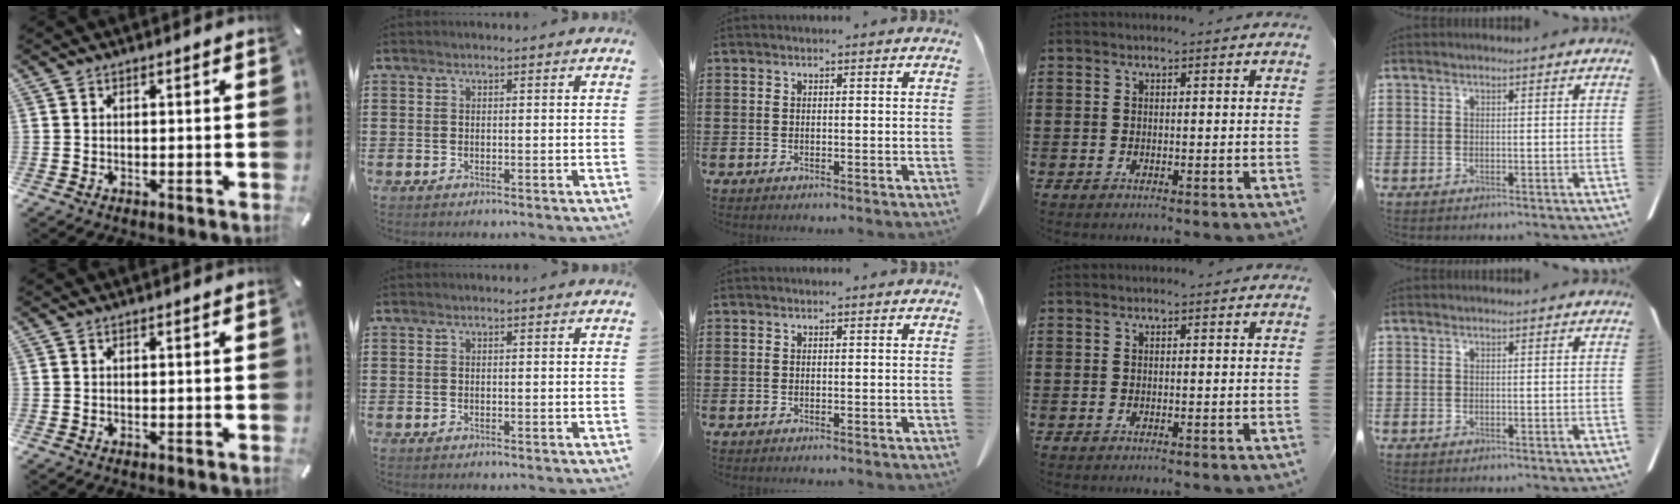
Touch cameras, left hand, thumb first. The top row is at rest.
{}